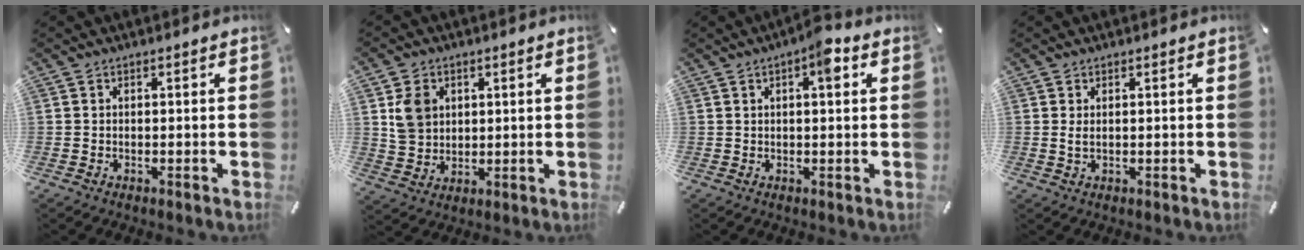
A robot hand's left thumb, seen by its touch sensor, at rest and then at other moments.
{"total": 6.8, "force": [2.2, 6.1, 2.2], "torque": [-0.050, 0.007, 0.040]}
{"total": 5.4, "force": [1.9, 2.0, 4.6], "torque": [-0.062, -0.004, 0.024]}
{"total": 1.5, "force": [0.4, 0.6, 1.3], "torque": [-0.027, 0.002, 0.006]}